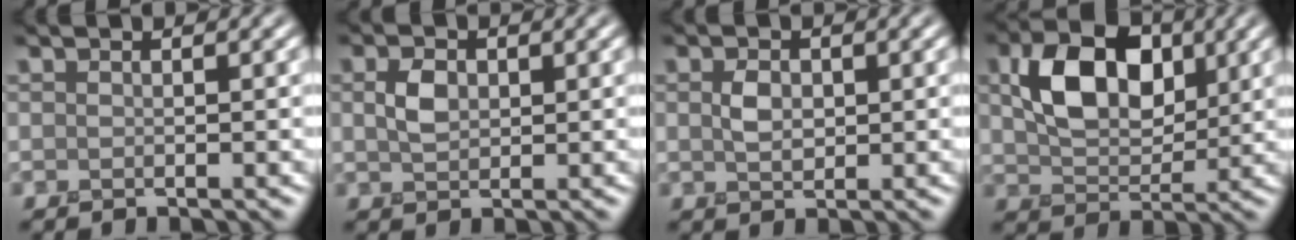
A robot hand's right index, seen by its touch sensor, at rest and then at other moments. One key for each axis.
{"total": 2.0, "fx": 0.0, "fy": 1.5, "fz": 1.3, "tx": -0.032, "ty": -0.003, "tz": -0.002}
{"total": 1.7, "fx": -0.1, "fy": 1.3, "fz": 1.1, "tx": -0.024, "ty": -0.006, "tz": -0.003}
{"total": 6.9, "fx": 1.3, "fy": 4.6, "fz": 5.0, "tx": -0.094, "ty": -0.002, "tz": 0.023}